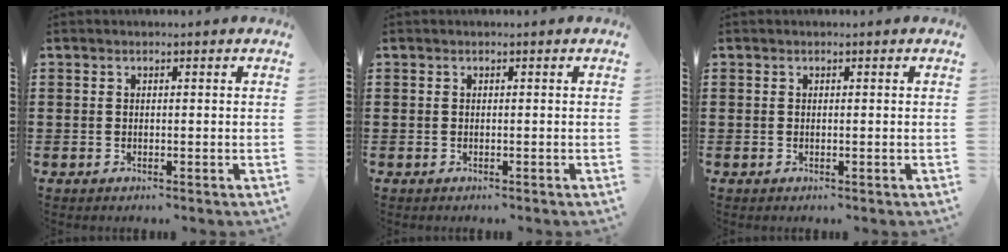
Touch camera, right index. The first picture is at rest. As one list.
[{"total": 0.0}, {"total": 0.0}]